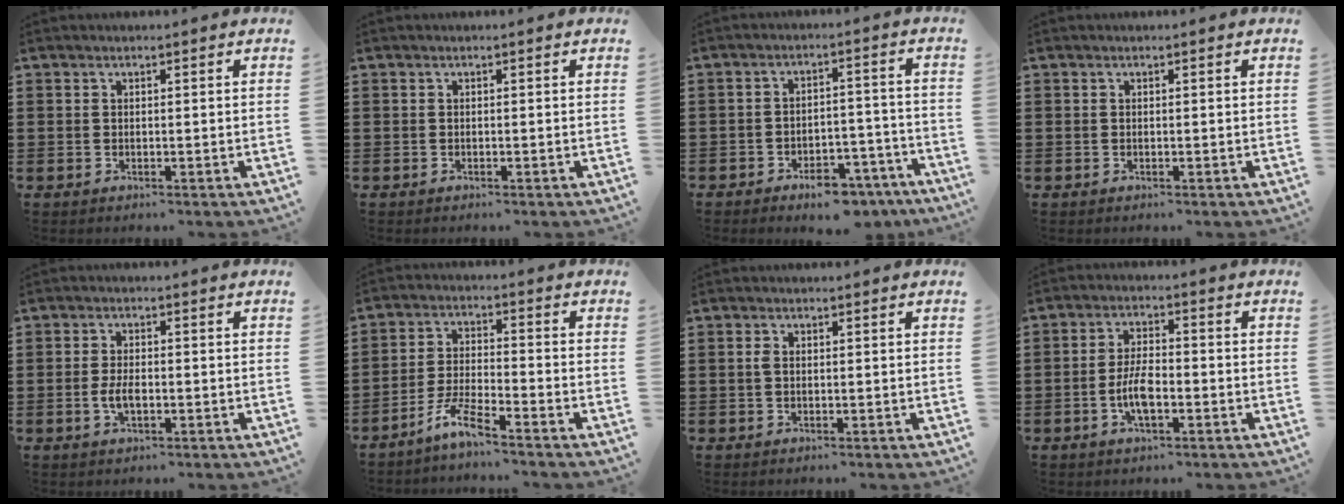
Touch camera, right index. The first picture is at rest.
{"total": 0.0}
{"total": 6.5, "force": [-5.9, 1.6, 2.2], "torque": [-0.030, 0.020, -0.108]}
{"total": 0.0}
{"total": 3.2, "force": [-0.7, 1.4, 2.7], "torque": [-0.065, -0.002, -0.018]}
{"total": 5.6, "force": [-4.7, -0.1, 3.1], "torque": [-0.081, -0.013, -0.095]}
{"total": 1.2, "force": [0.0, 0.5, 1.0], "torque": [-0.022, 0.004, -0.001]}
{"total": 5.6, "force": [-1.7, 2.2, 4.8], "torque": [-0.111, -0.001, -0.039]}